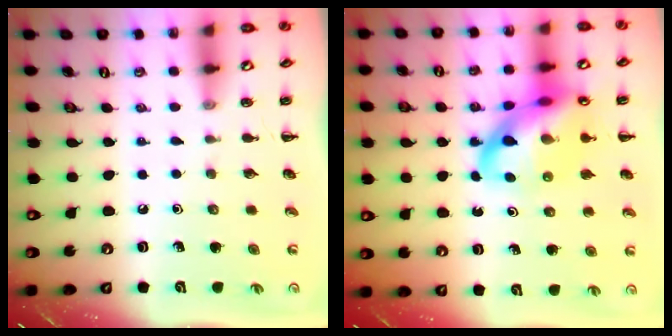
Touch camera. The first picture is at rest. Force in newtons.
{"total": 18.6, "press": 18.4, "slide": 2.8}